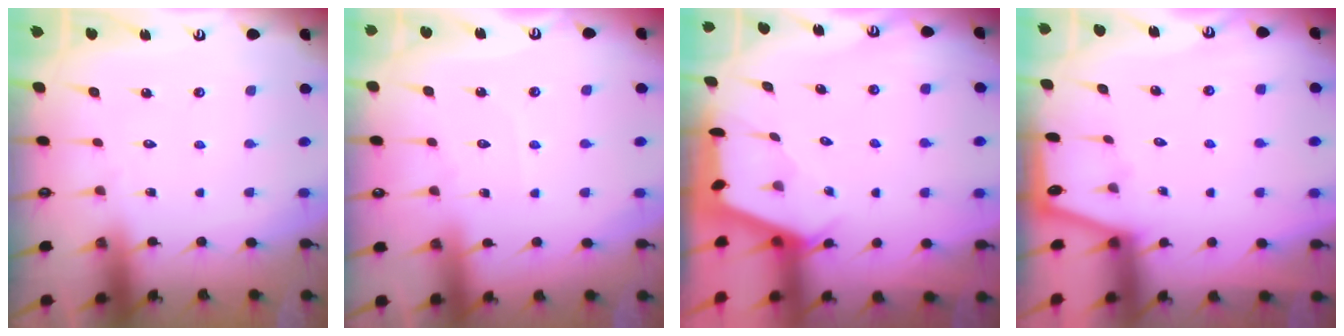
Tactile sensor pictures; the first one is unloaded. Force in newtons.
{"total": 2.0, "press": 2.0, "slide": 0.3}
{"total": 2.6, "press": 2.5, "slide": 0.3}
{"total": 0.0}